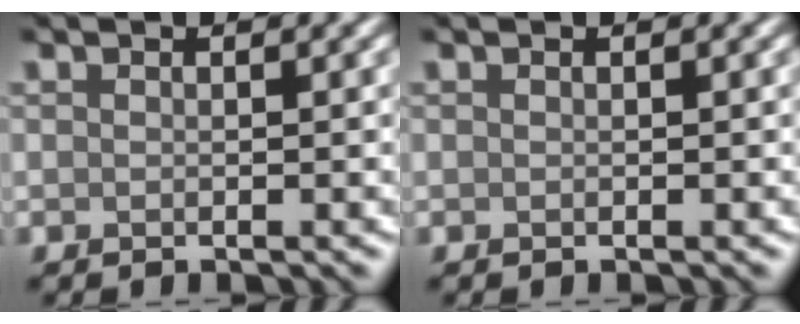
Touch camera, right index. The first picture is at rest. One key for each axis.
{"total": 0.0}